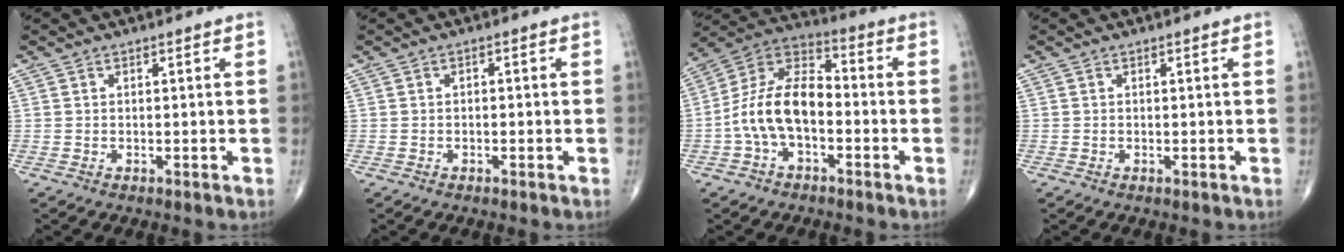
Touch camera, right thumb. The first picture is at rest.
{"total": 0.6, "force": [-0.3, 0.4, 0.3], "torque": [0.002, 0.004, -0.010]}
{"total": 13.4, "force": [-2.9, 7.7, 10.6], "torque": [-0.191, 0.047, -0.062]}
{"total": 0.0}